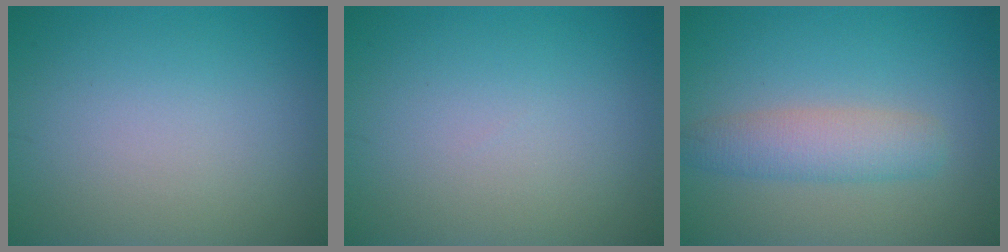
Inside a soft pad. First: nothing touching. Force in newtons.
{"total": 0.0}
{"total": 3.5, "press": 3.5, "slide": 0.2}